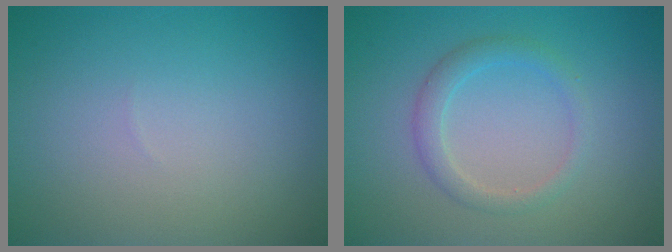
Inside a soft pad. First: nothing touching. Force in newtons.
{"total": 2.1, "press": 2.1, "slide": 0.2}